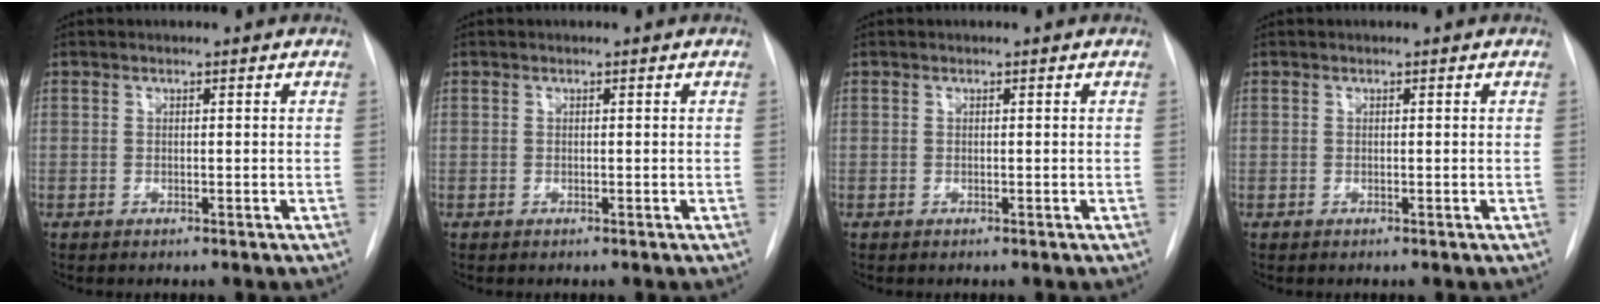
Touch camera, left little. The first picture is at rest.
{"total": 0.0}
{"total": 0.0}
{"total": 0.0}